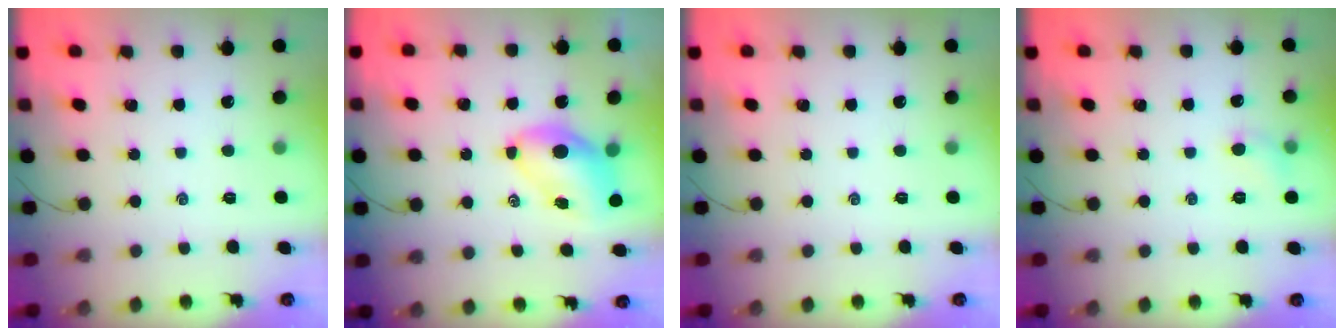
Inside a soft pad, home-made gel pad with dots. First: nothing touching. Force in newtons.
{"total": 7.4, "press": 7.4, "slide": 1.0}
{"total": 0.0}
{"total": 4.5, "press": 4.4, "slide": 1.2}